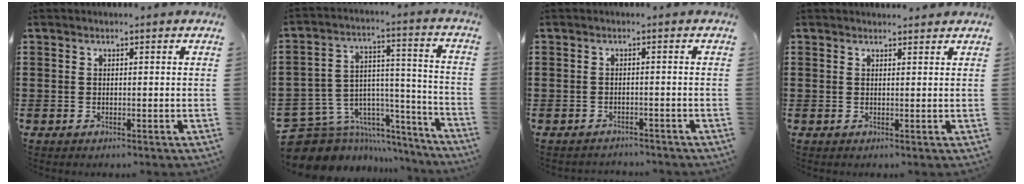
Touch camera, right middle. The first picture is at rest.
{"total": 8.1, "force": [-6.5, 4.8, 1.3], "torque": [-0.048, -0.002, -0.120]}
{"total": 1.5, "force": [-1.4, 0.2, 0.0], "torque": [-0.004, 0.002, -0.032]}
{"total": 1.0, "force": [0.9, 0.1, 0.1], "torque": [0.004, -0.003, 0.016]}